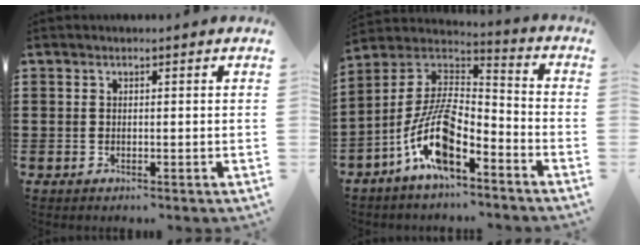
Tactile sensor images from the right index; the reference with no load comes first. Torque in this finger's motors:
{"motor_torque": [2.14, 0.00, 1.05, 0.21]}